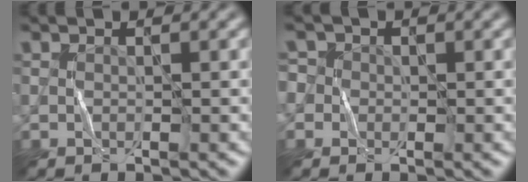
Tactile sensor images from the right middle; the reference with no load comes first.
{"total": 3.0, "force": [0.6, 2.8, 0.9], "torque": [0.002, 0.019, -0.017]}